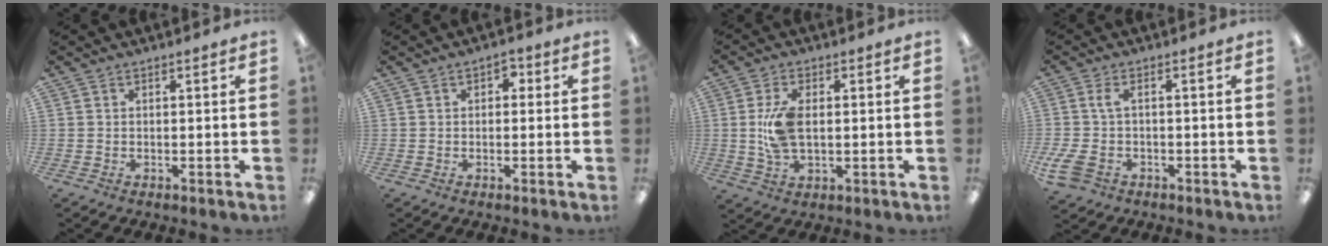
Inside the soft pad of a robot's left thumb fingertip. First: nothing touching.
{"total": 2.0, "force": [0.3, 1.5, 1.2], "torque": [-0.016, 0.005, 0.002]}
{"total": 10.0, "force": [0.7, 5.7, 8.2], "torque": [-0.168, 0.005, 0.010]}
{"total": 6.4, "force": [-0.7, 3.8, 5.1], "torque": [-0.130, -0.001, -0.020]}